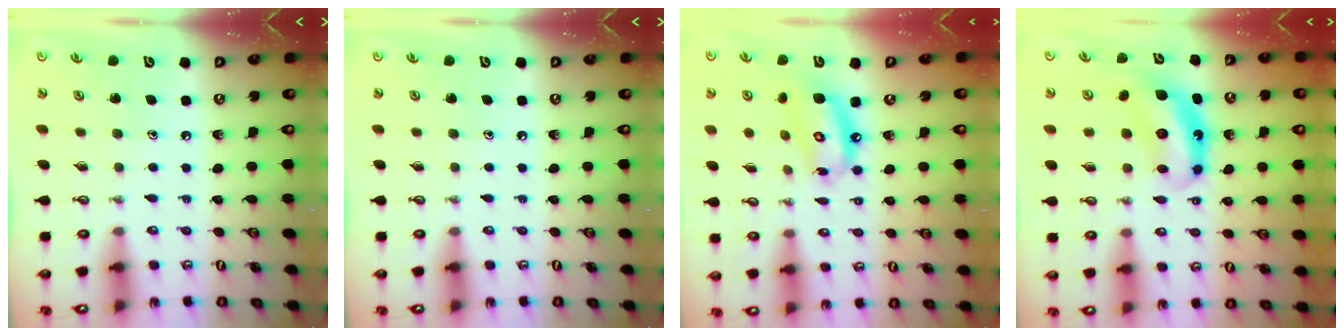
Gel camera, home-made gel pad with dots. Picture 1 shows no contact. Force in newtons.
{"total": 0.0}
{"total": 12.2, "press": 12.1, "slide": 1.6}
{"total": 8.1, "press": 8.0, "slide": 0.7}